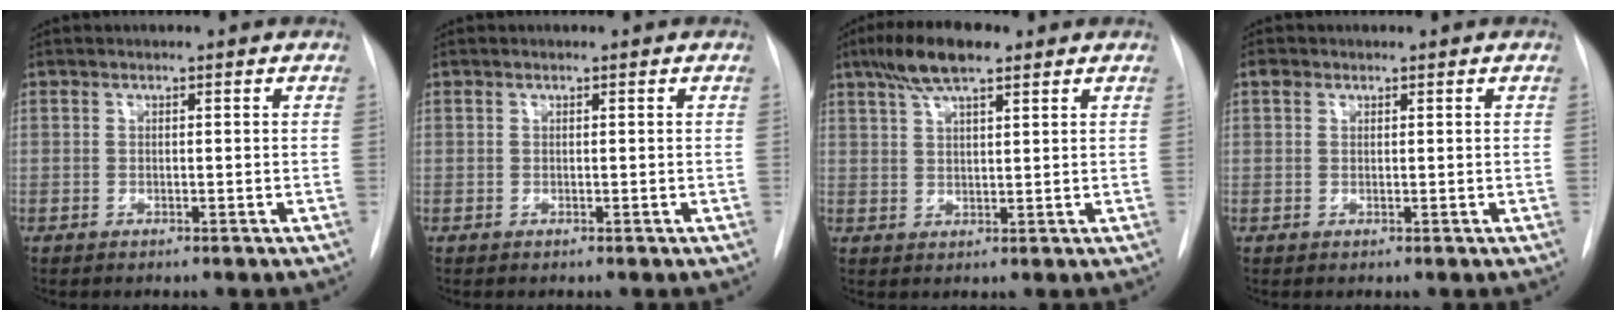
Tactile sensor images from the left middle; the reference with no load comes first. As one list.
[{"total": 0.0}, {"total": 7.6, "force": [5.1, 1.7, 5.3], "torque": [-0.109, 0.017, 0.092]}, {"total": 1.1, "force": [0.7, 0.9, 0.3], "torque": [-0.006, 0.010, 0.011]}]